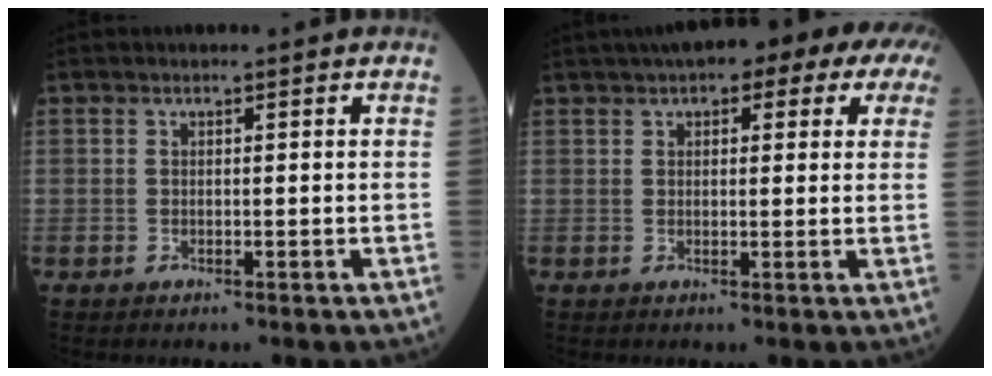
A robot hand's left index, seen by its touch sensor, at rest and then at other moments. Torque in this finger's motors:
{"motor_torque": [1.06, -1.08, 1.05, 0.14]}